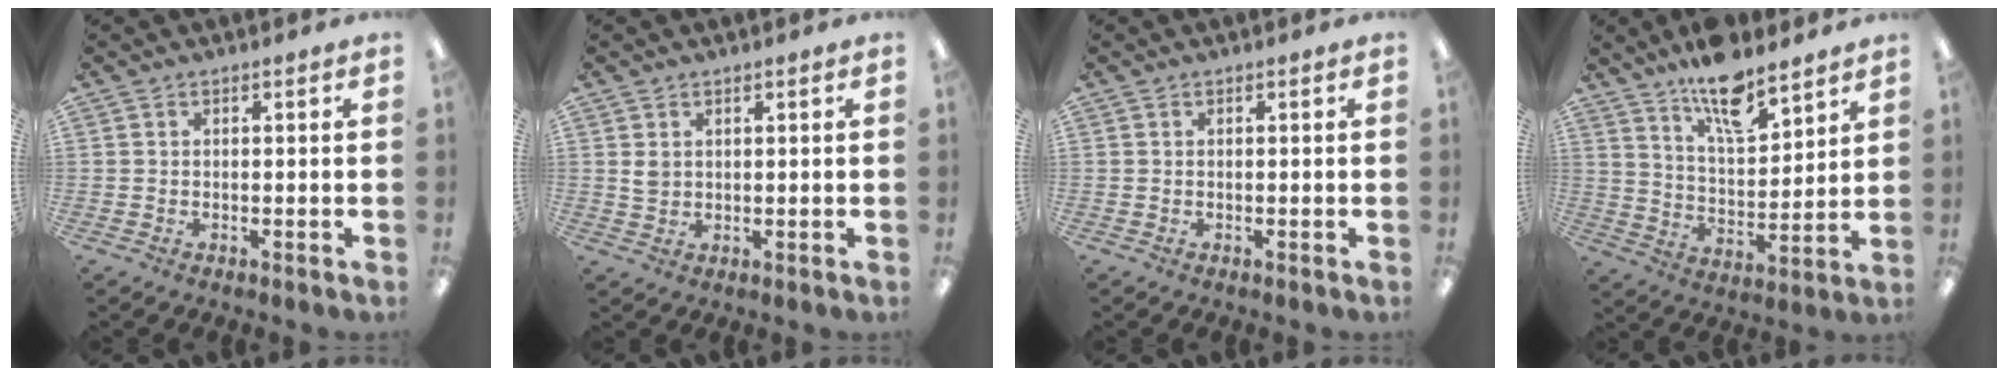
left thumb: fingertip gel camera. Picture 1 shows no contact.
{"total": 2.2, "force": [1.2, 1.6, 0.8], "torque": [-0.011, -0.001, 0.020]}
{"total": 0.0}
{"total": 13.4, "force": [10.5, 4.4, 7.1], "torque": [-0.116, -0.063, 0.183]}